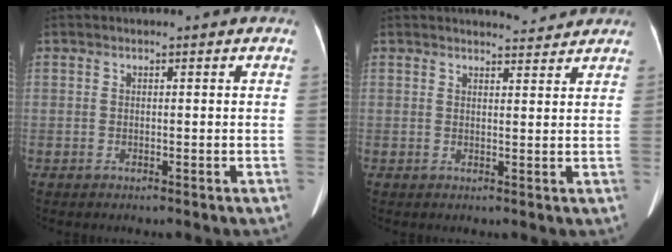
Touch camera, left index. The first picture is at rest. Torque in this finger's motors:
{"motor_torque": [-0.11, -0.50, 0.00, 0.00]}